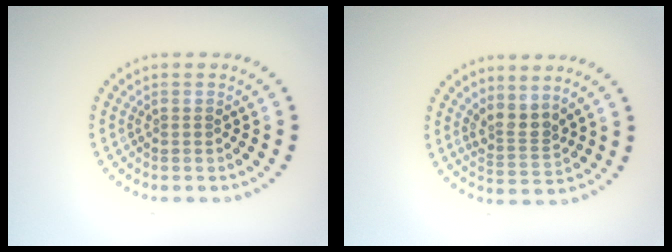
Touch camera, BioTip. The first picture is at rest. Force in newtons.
{"total": 2.5, "press": 1.8, "slide": 1.8}